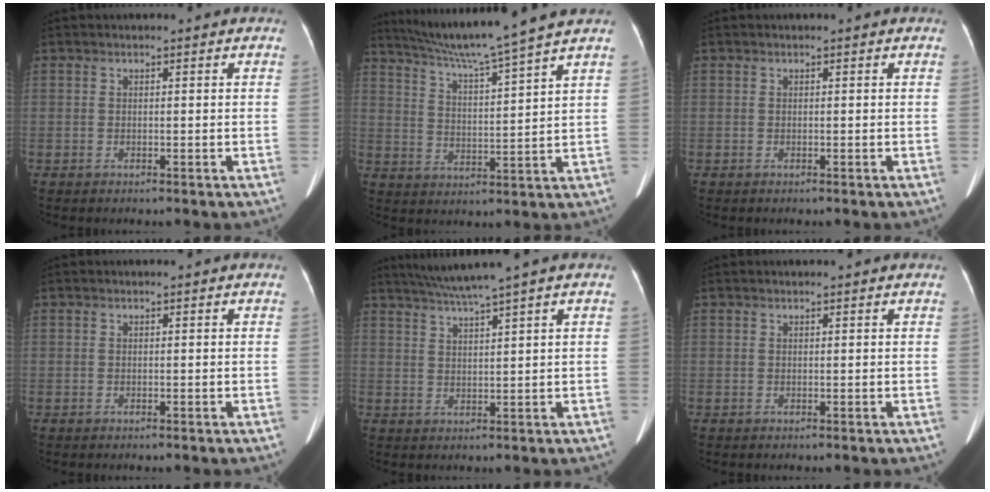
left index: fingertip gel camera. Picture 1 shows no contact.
{"total": 13.1, "force": [11.2, -2.3, 6.3], "torque": [-0.111, -0.002, 0.180]}
{"total": 0.0}
{"total": 0.0}
{"total": 5.5, "force": [4.4, -1.6, 2.9], "torque": [-0.055, 0.009, 0.085]}
{"total": 1.0, "force": [0.9, 0.1, 0.4], "torque": [-0.008, 0.015, 0.013]}